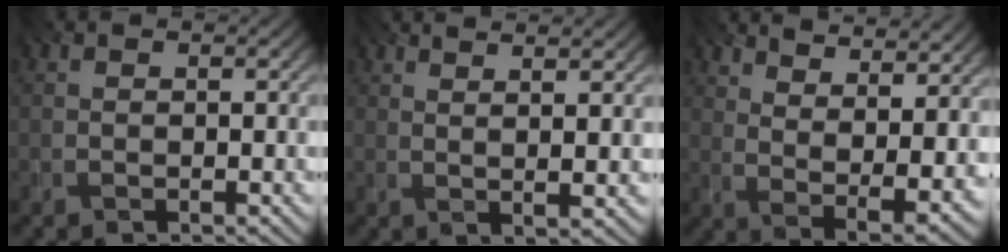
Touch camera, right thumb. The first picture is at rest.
{"total": 5.1, "force": [3.6, 0.5, 3.6], "torque": [-0.052, 0.000, 0.054]}
{"total": 12.6, "force": [8.5, 4.1, 8.3], "torque": [-0.142, 0.001, 0.125]}